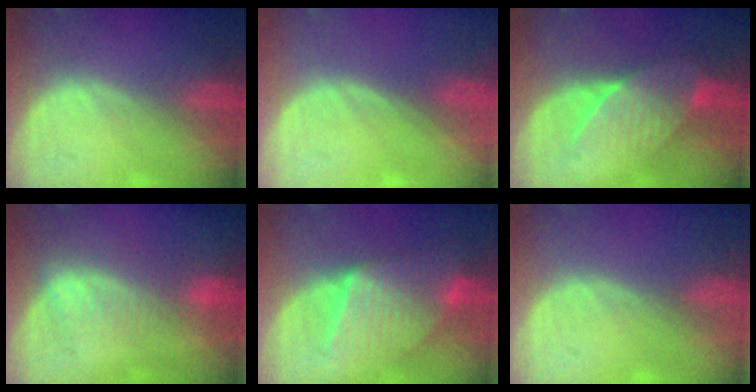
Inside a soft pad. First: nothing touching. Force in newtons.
{"total": 0.0}
{"total": 7.1, "press": 6.5, "slide": 2.8}
{"total": 6.9, "press": 6.3, "slide": 2.7}
{"total": 8.9, "press": 8.9, "slide": 0.5}
{"total": 0.0}